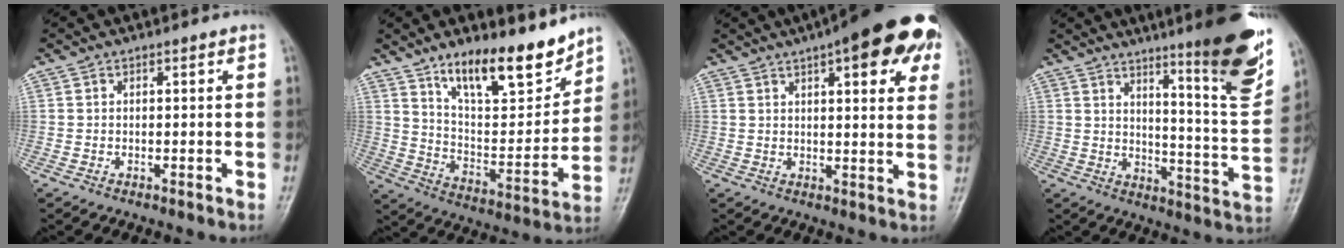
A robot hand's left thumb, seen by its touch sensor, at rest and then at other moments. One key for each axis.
{"total": 16.5, "fx": 12.2, "fy": 5.3, "fz": 9.8, "tx": -0.117, "ty": -0.084, "tz": 0.211}
{"total": 19.1, "fx": 9.4, "fy": 6.1, "fz": 15.5, "tx": -0.180, "ty": -0.001, "tz": 0.113}
{"total": 19.1, "fx": 11.7, "fy": 2.3, "fz": 14.9, "tx": -0.168, "ty": -0.073, "tz": 0.167}